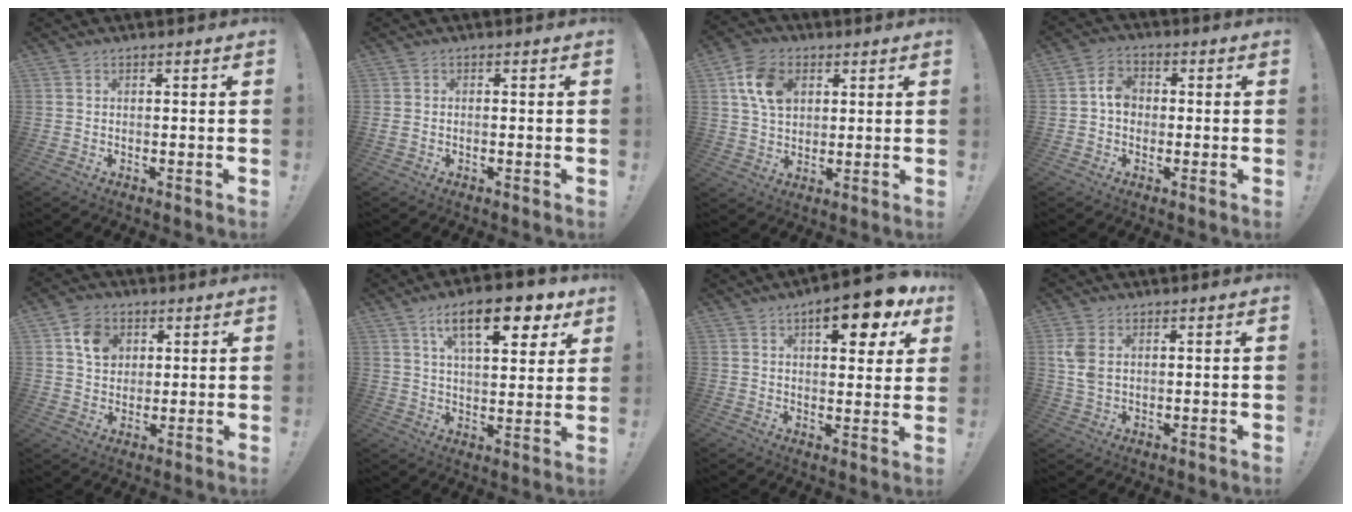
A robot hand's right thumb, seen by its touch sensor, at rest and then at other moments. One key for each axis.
{"total": 0.7, "fx": -0.5, "fy": 0.4, "fz": 0.4, "tx": -0.017, "ty": 0.005, "tz": -0.006}
{"total": 11.7, "fx": 4.3, "fy": 8.5, "fz": 6.8, "tx": -0.102, "ty": 0.000, "tz": 0.086}
{"total": 6.1, "fx": -0.2, "fy": 4.8, "fz": 3.8, "tx": -0.047, "ty": 0.010, "tz": -0.004}
{"total": 8.5, "fx": 3.7, "fy": 6.9, "fz": 3.3, "tx": -0.037, "ty": -0.013, "tz": 0.070}
{"total": 16.7, "fx": 8.5, "fy": 6.2, "fz": 12.9, "tx": -0.195, "ty": -0.033, "tz": 0.134}
{"total": 12.3, "fx": 6.4, "fy": 4.2, "fz": 9.6, "tx": -0.112, "ty": -0.036, "tz": 0.097}
{"total": 5.3, "fx": 1.7, "fy": 3.5, "fz": 3.6, "tx": -0.069, "ty": 0.000, "tz": 0.033}